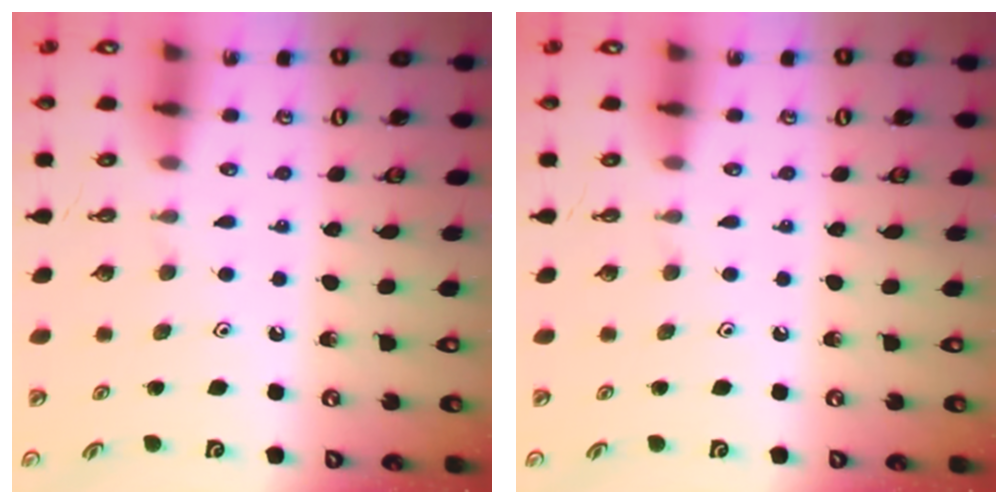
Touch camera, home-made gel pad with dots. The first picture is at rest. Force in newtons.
{"total": 0.0}